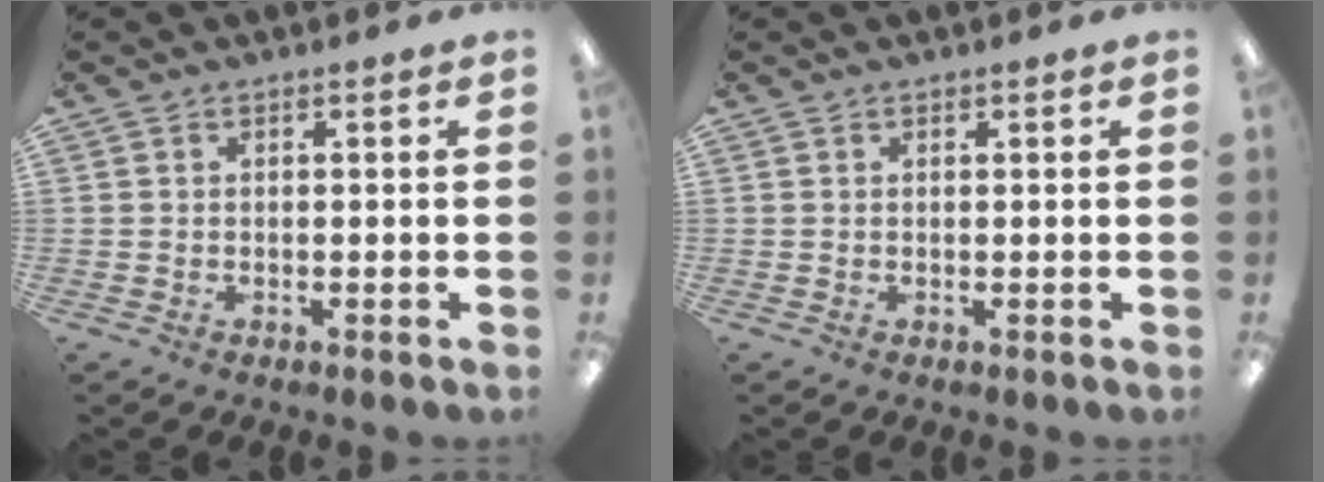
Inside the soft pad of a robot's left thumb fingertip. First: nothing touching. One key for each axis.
{"total": 0.0}